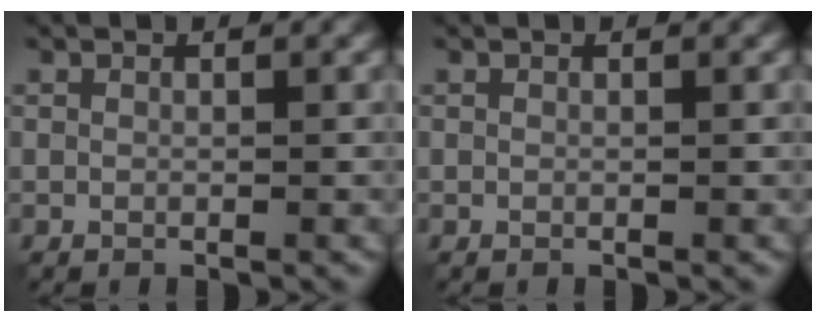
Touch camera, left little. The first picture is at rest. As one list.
[{"total": 0.0}]